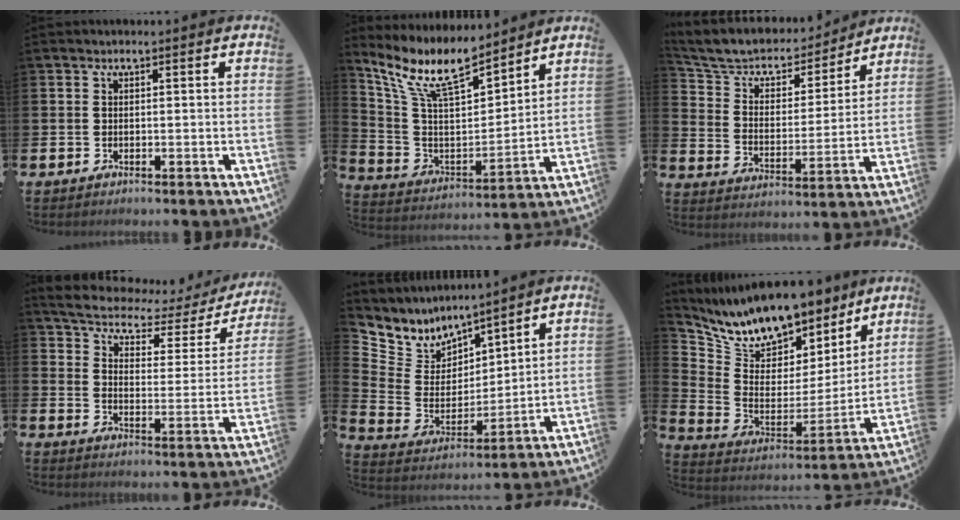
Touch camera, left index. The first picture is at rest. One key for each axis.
{"total": 11.3, "fx": 9.5, "fy": 3.1, "fz": 5.3, "tx": -0.139, "ty": -0.051, "tz": 0.170}
{"total": 8.0, "fx": 7.2, "fy": 3.1, "fz": 1.8, "tx": -0.074, "ty": -0.049, "tz": 0.126}
{"total": 5.1, "fx": 4.2, "fy": 1.8, "fz": 2.2, "tx": -0.071, "ty": -0.028, "tz": 0.063}
{"total": 6.0, "fx": 5.2, "fy": 3.1, "fz": -0.5, "tx": -0.045, "ty": -0.050, "tz": 0.092}
{"total": 11.7, "fx": 10.6, "fy": 4.1, "fz": 2.8, "tx": -0.115, "ty": -0.068, "tz": 0.189}